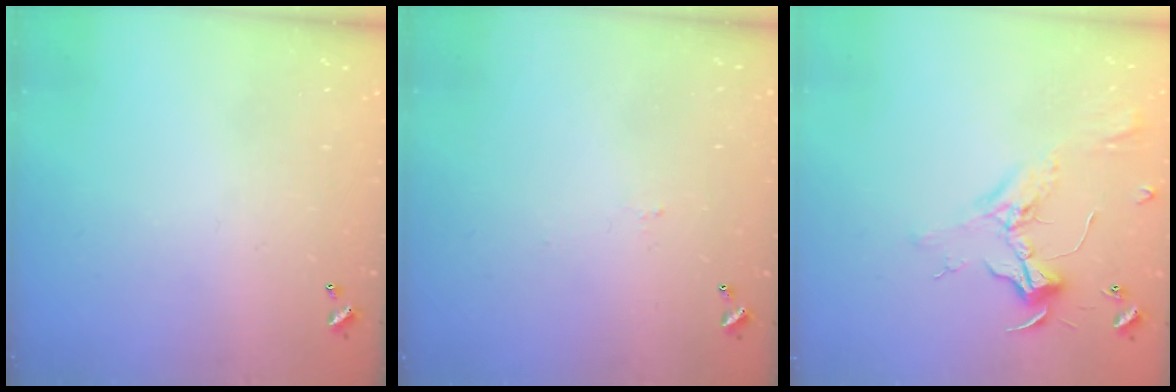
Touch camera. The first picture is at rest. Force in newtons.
{"total": 1.7, "press": 1.6, "slide": 0.3}
{"total": 2.3, "press": 2.2, "slide": 0.9}